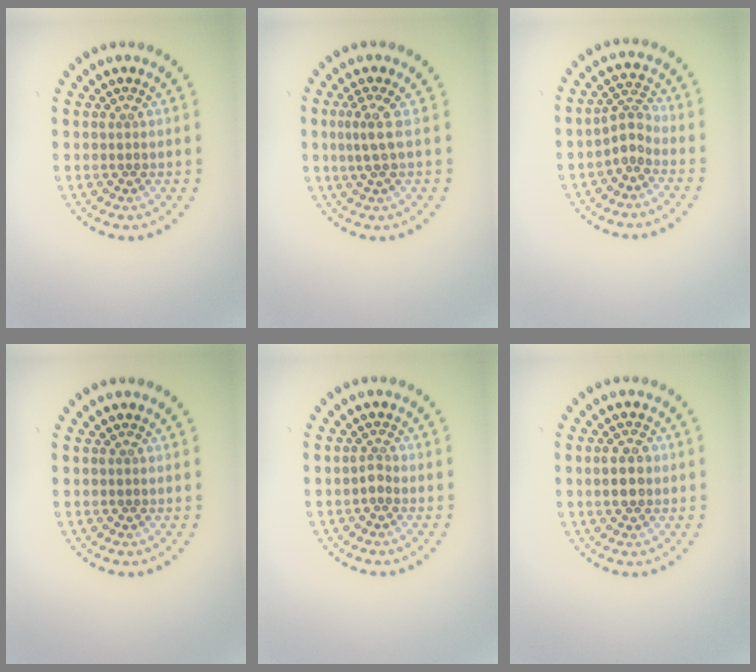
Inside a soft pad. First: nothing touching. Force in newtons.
{"total": 2.2, "press": 1.6, "slide": 1.6}
{"total": 2.2, "press": 1.5, "slide": 1.6}
{"total": 0.0}
{"total": 0.9, "press": 0.6, "slide": 0.7}
{"total": 2.6, "press": 2.6, "slide": 0.1}